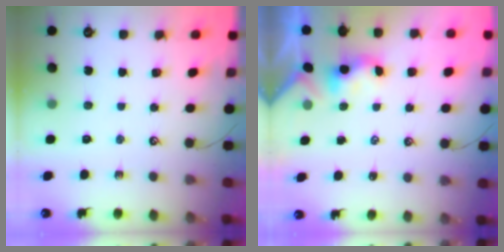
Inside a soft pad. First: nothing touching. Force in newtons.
{"total": 1.1, "press": 1.0, "slide": 0.3}